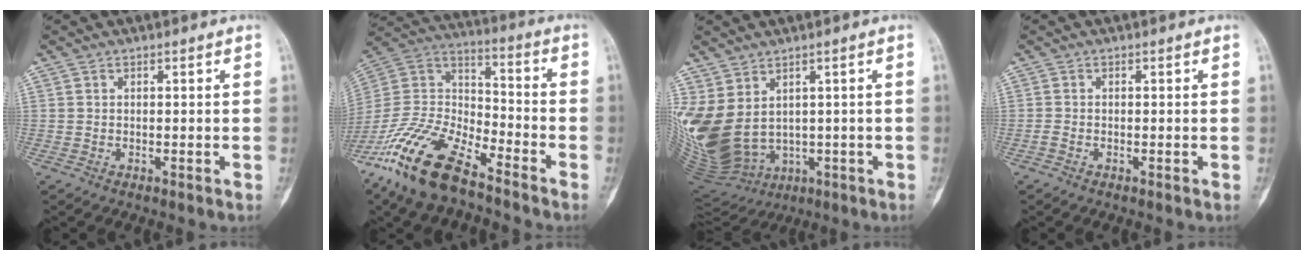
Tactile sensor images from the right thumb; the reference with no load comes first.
{"total": 19.5, "force": [-13.5, 7.2, 12.1], "torque": [-0.245, 0.057, -0.260]}
{"total": 18.3, "force": [0.4, 13.2, 12.6], "torque": [-0.305, -0.009, 0.047]}
{"total": 0.5, "force": [-0.4, 0.2, 0.4], "torque": [-0.007, -0.001, -0.011]}